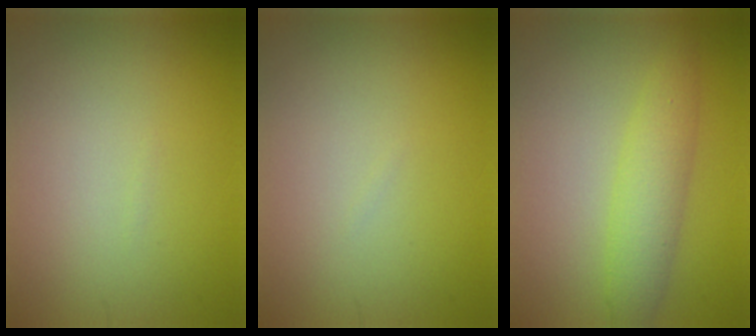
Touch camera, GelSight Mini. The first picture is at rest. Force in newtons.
{"total": 0.0}
{"total": 3.6, "press": 3.6, "slide": 0.1}